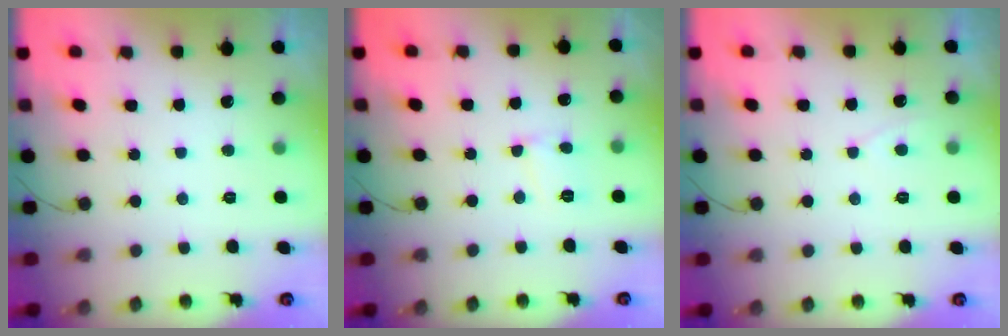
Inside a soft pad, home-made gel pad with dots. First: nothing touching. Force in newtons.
{"total": 4.2, "press": 4.2, "slide": 0.3}
{"total": 2.4, "press": 2.4, "slide": 0.3}